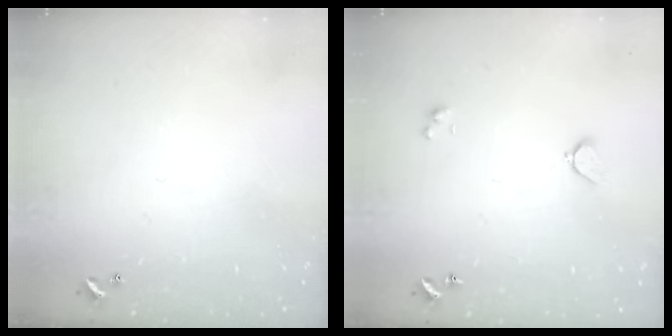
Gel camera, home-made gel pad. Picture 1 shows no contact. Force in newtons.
{"total": 2.0, "press": 1.9, "slide": 0.6}